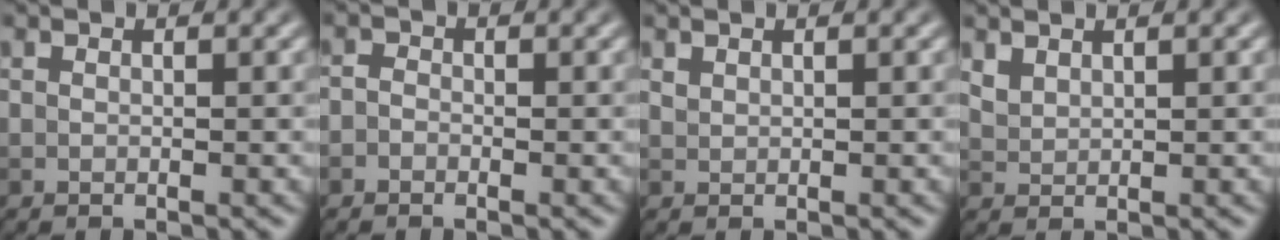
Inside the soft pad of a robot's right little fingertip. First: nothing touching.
{"total": 0.8, "force": [-0.5, 0.6, 0.3], "torque": [-0.002, -0.003, -0.014]}
{"total": 0.6, "force": [0.6, 0.2, 0.1], "torque": [-0.006, 0.000, 0.016]}
{"total": 1.4, "force": [1.2, 0.6, 0.5], "torque": [-0.017, 0.000, 0.031]}